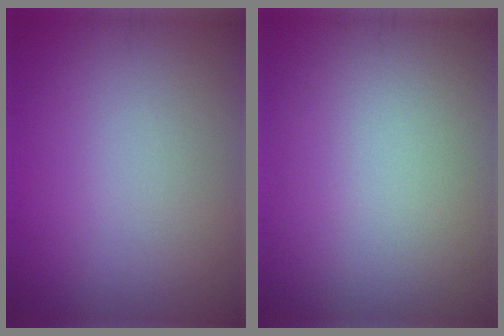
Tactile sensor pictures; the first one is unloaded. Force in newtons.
{"total": 0.0}